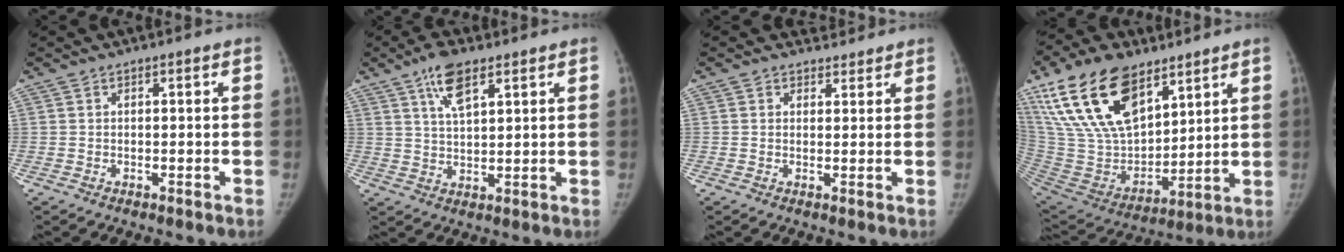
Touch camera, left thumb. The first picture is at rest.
{"total": 7.3, "force": [4.2, 2.7, 5.3], "torque": [-0.088, -0.017, 0.077]}
{"total": 2.2, "force": [1.8, 1.1, -0.4], "torque": [0.023, -0.012, 0.020]}
{"total": 24.7, "force": [14.5, 12.9, 15.4], "torque": [-0.285, -0.041, 0.278]}